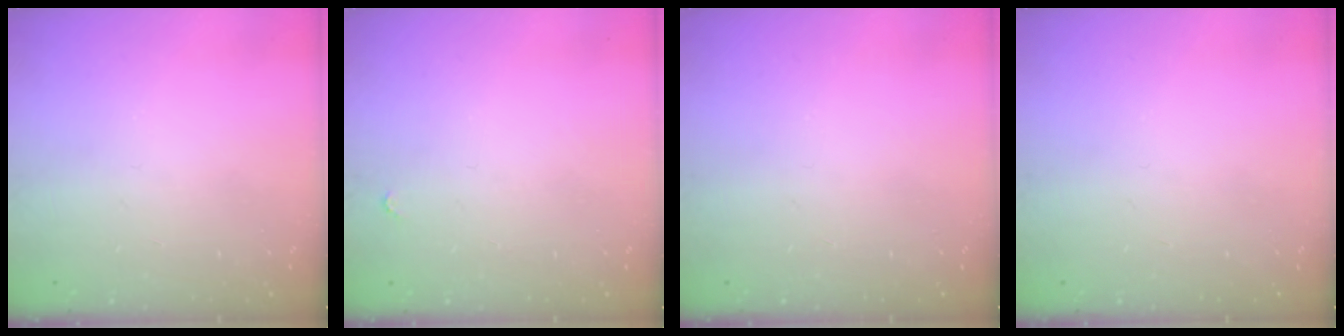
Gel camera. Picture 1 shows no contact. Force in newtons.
{"total": 2.8, "press": 2.8, "slide": 0.4}
{"total": 0.0}
{"total": 0.0}